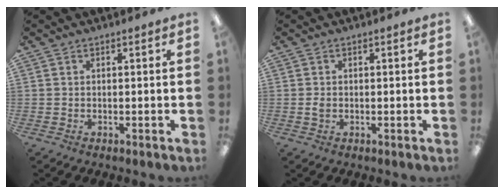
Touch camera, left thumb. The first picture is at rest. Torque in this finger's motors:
{"motor_torque": [-0.08, 0.04, 0.07, -0.12, 0.00]}